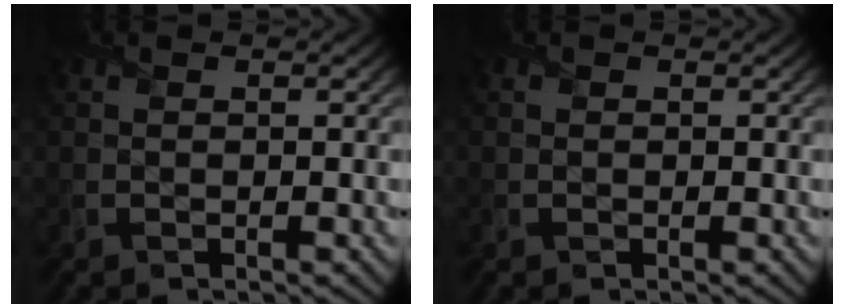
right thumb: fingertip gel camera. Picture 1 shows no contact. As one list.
[{"total": 0.0}]